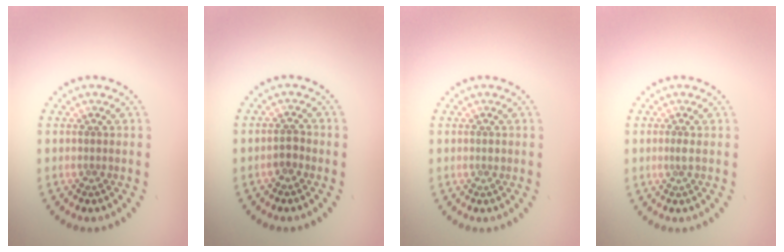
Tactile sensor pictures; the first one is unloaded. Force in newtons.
{"total": 1.2, "press": 1.1, "slide": 0.6}
{"total": 0.5, "press": 0.4, "slide": 0.3}
{"total": 0.8, "press": 0.3, "slide": 0.7}